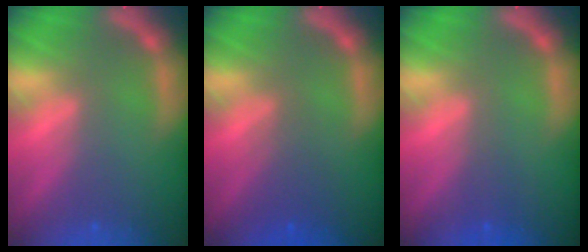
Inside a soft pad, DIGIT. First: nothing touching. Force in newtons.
{"total": 2.5}
{"total": 1.0}